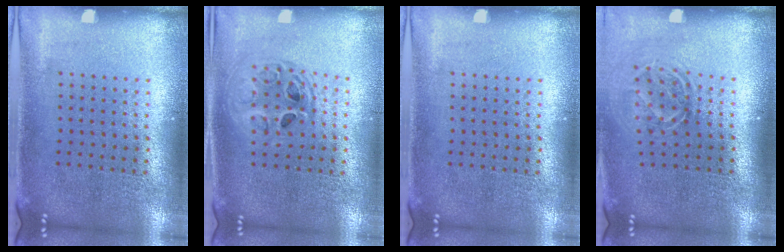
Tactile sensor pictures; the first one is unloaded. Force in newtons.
{"total": 1.5, "press": 1.2, "slide": 0.8}
{"total": 0.0}
{"total": 1.6, "press": 1.2, "slide": 1.1}